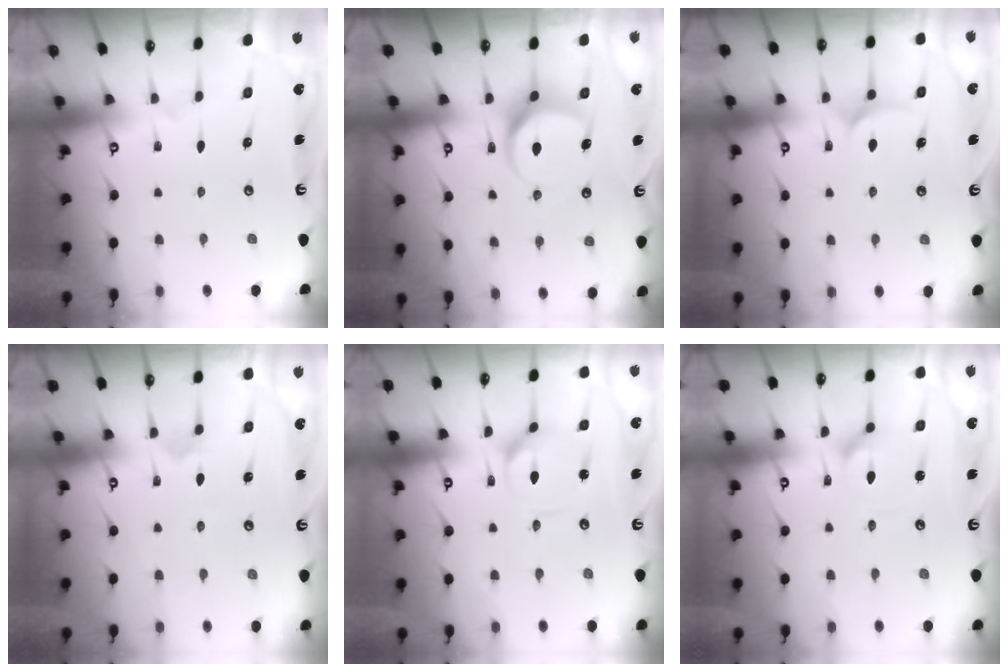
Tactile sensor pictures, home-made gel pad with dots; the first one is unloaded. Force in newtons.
{"total": 7.7, "press": 7.6, "slide": 0.9}
{"total": 6.3, "press": 6.3, "slide": 0.3}
{"total": 2.5, "press": 2.5, "slide": 0.5}
{"total": 6.9, "press": 6.8, "slide": 0.5}
{"total": 8.3, "press": 8.3, "slide": 0.7}